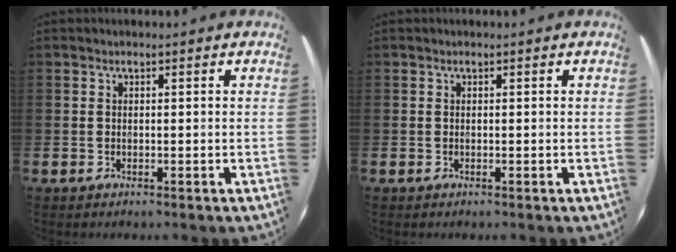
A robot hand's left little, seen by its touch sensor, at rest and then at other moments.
{"total": 0.0}